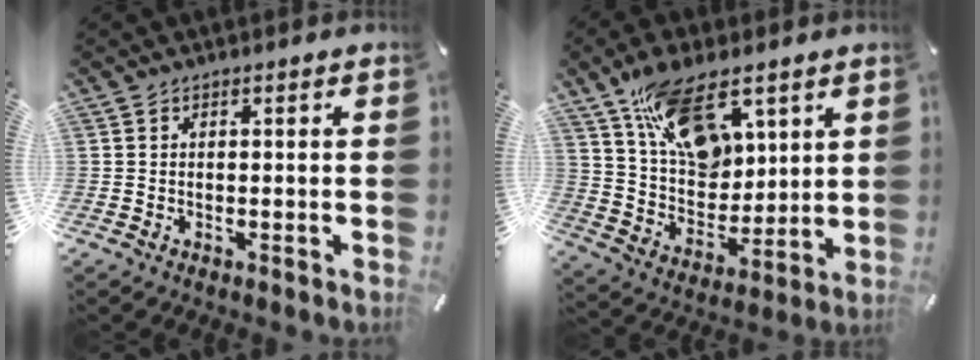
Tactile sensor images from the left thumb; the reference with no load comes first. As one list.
[{"total": 16.8, "force": [9.8, 9.8, 9.4], "torque": [-0.173, -0.042, 0.185]}]